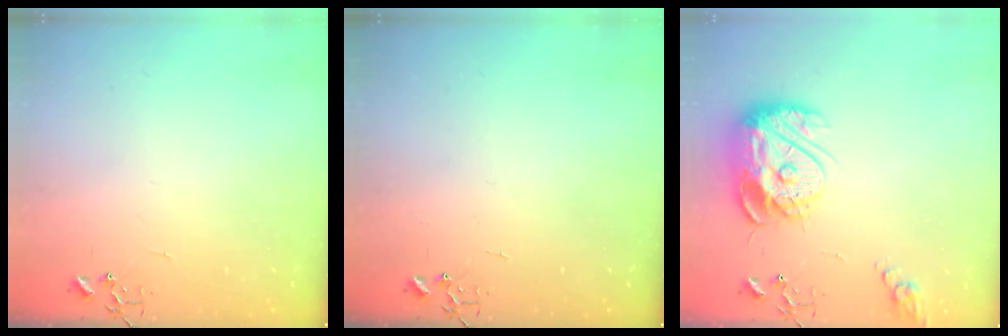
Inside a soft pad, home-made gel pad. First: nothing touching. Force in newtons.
{"total": 0.0}
{"total": 17.3, "press": 17.2, "slide": 1.8}